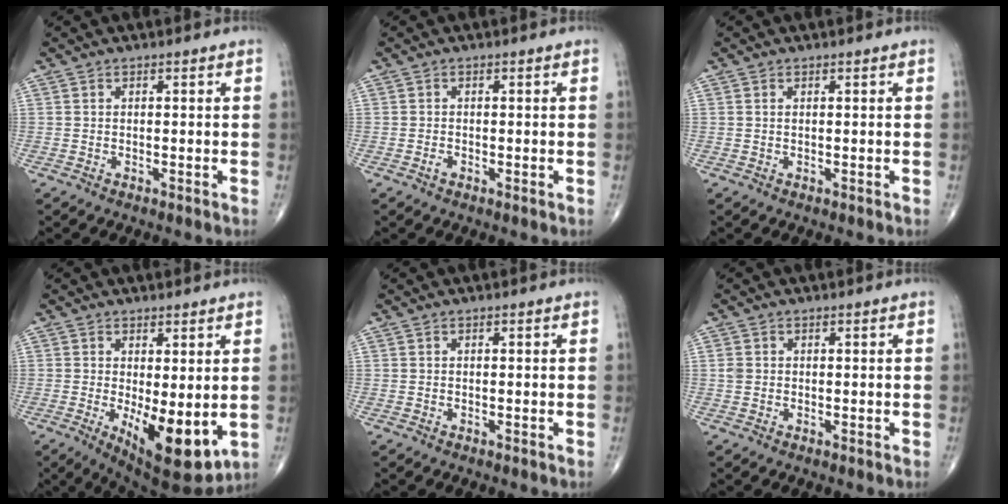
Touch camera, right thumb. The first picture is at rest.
{"total": 0.8, "force": [-0.4, 0.4, 0.6], "torque": [-0.011, -0.001, -0.010]}
{"total": 0.0}
{"total": 11.6, "force": [-1.8, 4.4, 10.5], "torque": [-0.146, -0.029, -0.012]}
{"total": 0.0}
{"total": 1.2, "force": [0.1, 1.0, 0.6], "torque": [-0.014, 0.002, 0.003]}